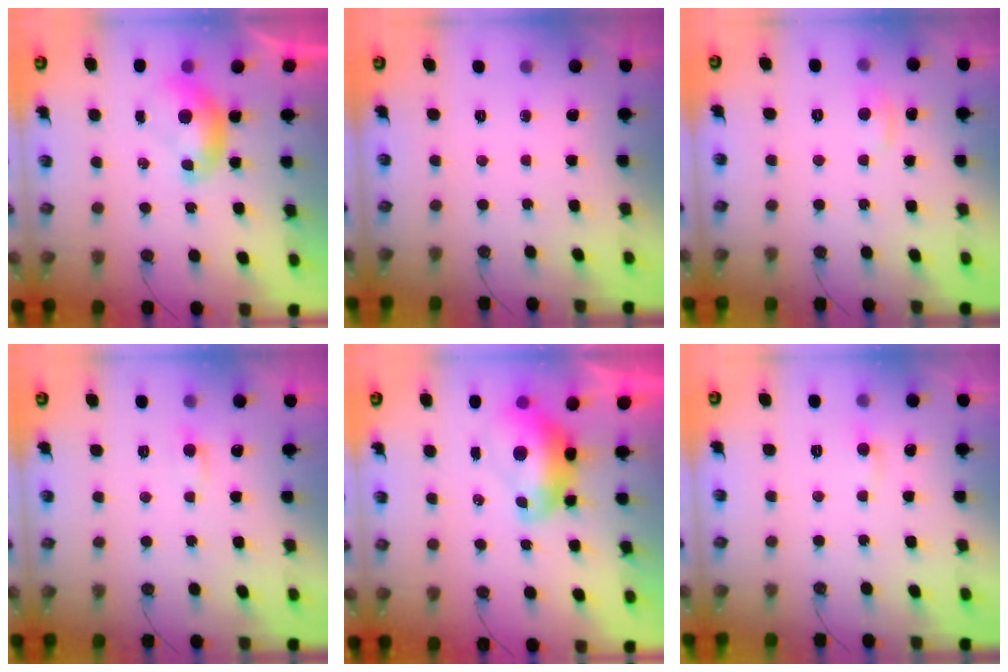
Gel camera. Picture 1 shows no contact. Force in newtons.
{"total": 0.0}
{"total": 0.9, "press": 0.2, "slide": 0.9}
{"total": 1.8, "press": 1.7, "slide": 0.5}
{"total": 2.7, "press": 2.6, "slide": 0.7}
{"total": 0.6, "press": 0.1, "slide": 0.6}